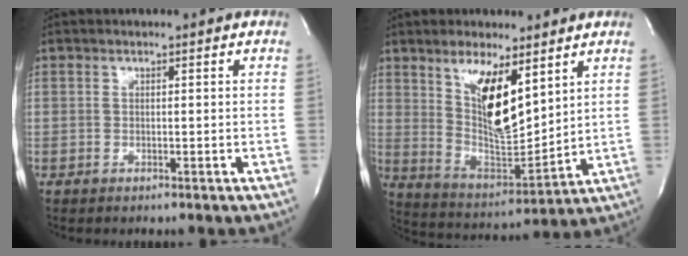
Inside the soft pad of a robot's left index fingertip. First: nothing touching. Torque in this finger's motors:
{"motor_torque": [1.52, -0.36, 0.64, 0.16]}